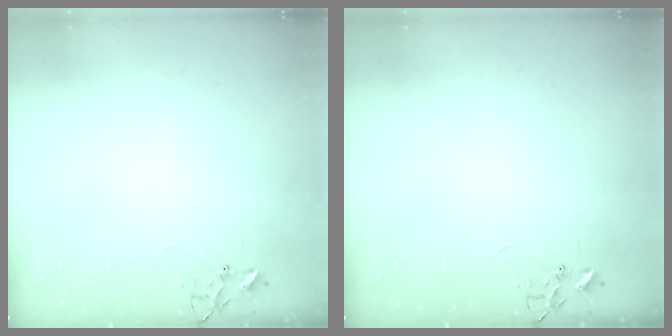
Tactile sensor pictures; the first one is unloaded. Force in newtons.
{"total": 0.0}